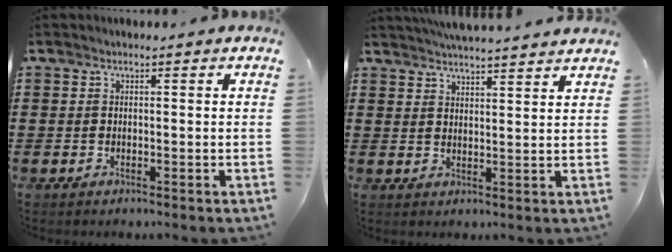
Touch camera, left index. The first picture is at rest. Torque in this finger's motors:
{"motor_torque": [1.08, -1.06, 0.19, 0.05]}